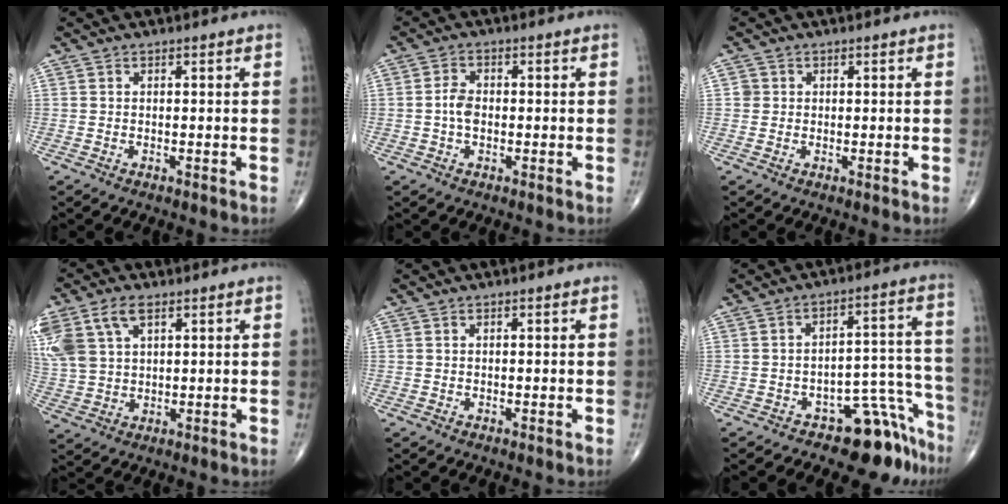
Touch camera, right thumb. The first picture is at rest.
{"total": 3.4, "force": [-0.4, 2.2, 2.6], "torque": [-0.051, 0.009, -0.012]}
{"total": 1.4, "force": [0.2, 1.3, 0.2], "torque": [0.005, 0.003, 0.001]}
{"total": 14.5, "force": [6.3, 8.9, 9.6], "torque": [-0.238, 0.008, 0.129]}
{"total": 0.0}
{"total": 10.2, "force": [-8.1, 4.6, 4.2], "torque": [0.013, 0.118, -0.117]}